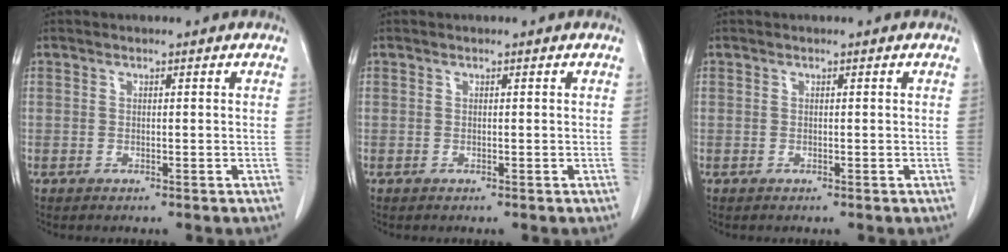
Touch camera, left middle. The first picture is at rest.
{"total": 0.0}
{"total": 0.0}